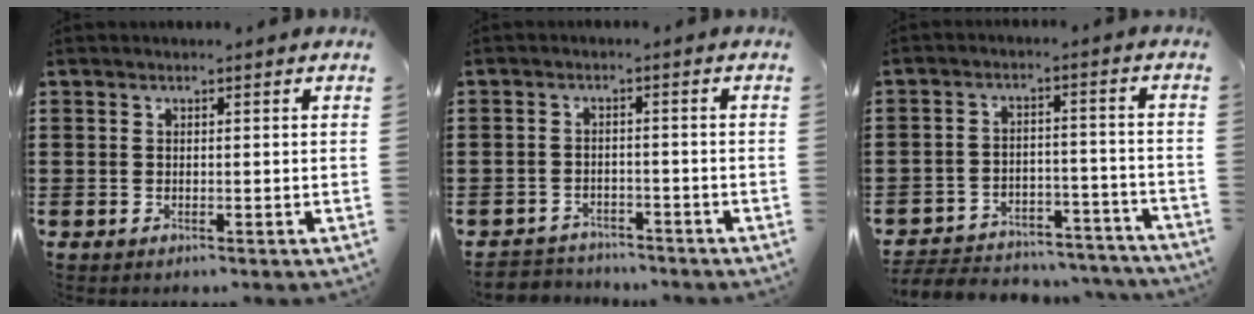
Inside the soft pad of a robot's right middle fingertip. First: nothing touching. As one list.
[{"total": 2.6, "force": [-2.5, 0.6, -0.2], "torque": [-0.004, -0.002, -0.056]}, {"total": 4.7, "force": [-4.6, 1.0, 0.5], "torque": [-0.016, 0.008, -0.097]}]